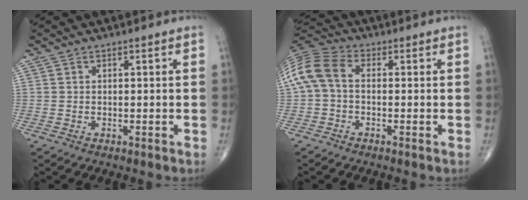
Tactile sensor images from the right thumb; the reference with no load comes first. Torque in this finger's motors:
{"motor_torque": [-0.09, 0.45, 0.78, -0.09, 0.30]}